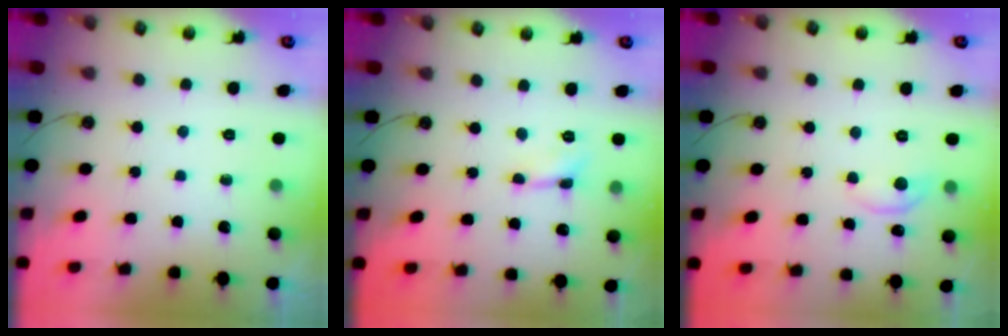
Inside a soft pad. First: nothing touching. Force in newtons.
{"total": 0.5, "press": 0.5, "slide": 0.3}
{"total": 1.4, "press": 1.3, "slide": 0.5}